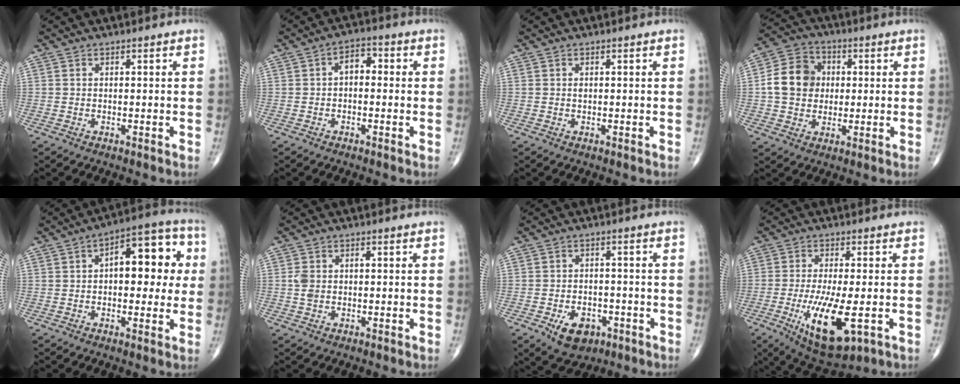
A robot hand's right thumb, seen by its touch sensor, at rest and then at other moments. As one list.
[{"total": 4.3, "force": [0.1, 2.7, 3.4], "torque": [-0.039, 0.018, -0.009]}, {"total": 0.6, "force": [0.1, 0.3, 0.4], "torque": [-0.008, 0.002, 0.003]}, {"total": 10.9, "force": [0.7, 9.1, 5.9], "torque": [-0.084, 0.014, 0.003]}, {"total": 14.4, "force": [2.2, 7.3, 12.2], "torque": [-0.126, 0.026, 0.025]}, {"total": 3.0, "force": [0.1, 2.2, 2.0], "torque": [-0.040, 0.012, 0.005]}, {"total": 7.5, "force": [-3.5, 4.9, 4.3], "torque": [-0.049, 0.016, -0.047]}, {"total": 13.3, "force": [-3.9, 4.4, 11.9], "torque": [-0.214, -0.019, -0.053]}]